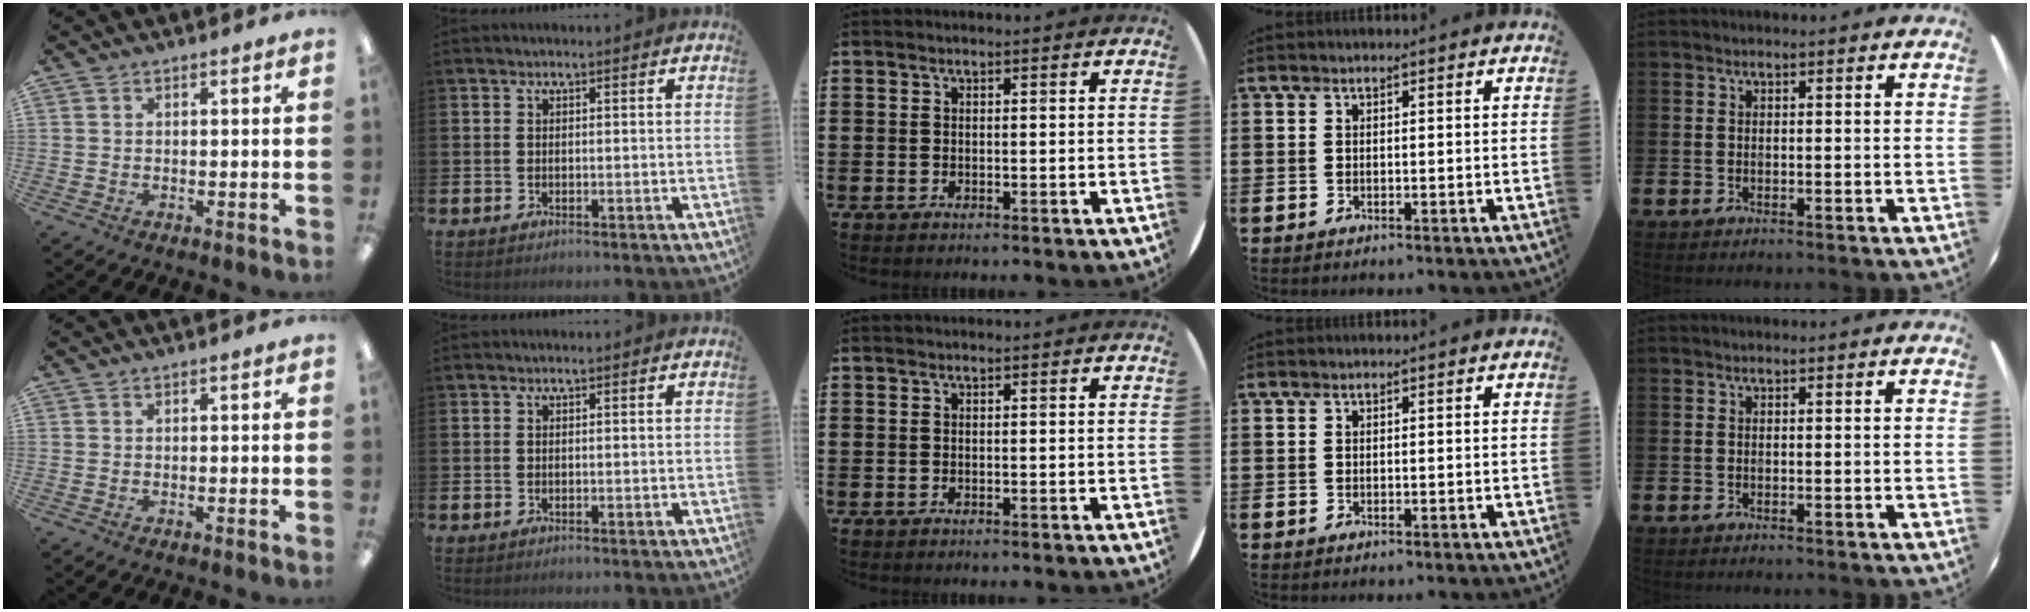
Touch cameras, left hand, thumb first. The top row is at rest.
{}